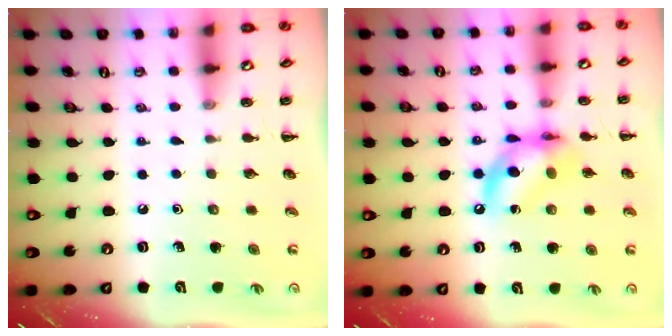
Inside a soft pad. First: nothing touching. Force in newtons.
{"total": 12.8, "press": 12.4, "slide": 3.1}